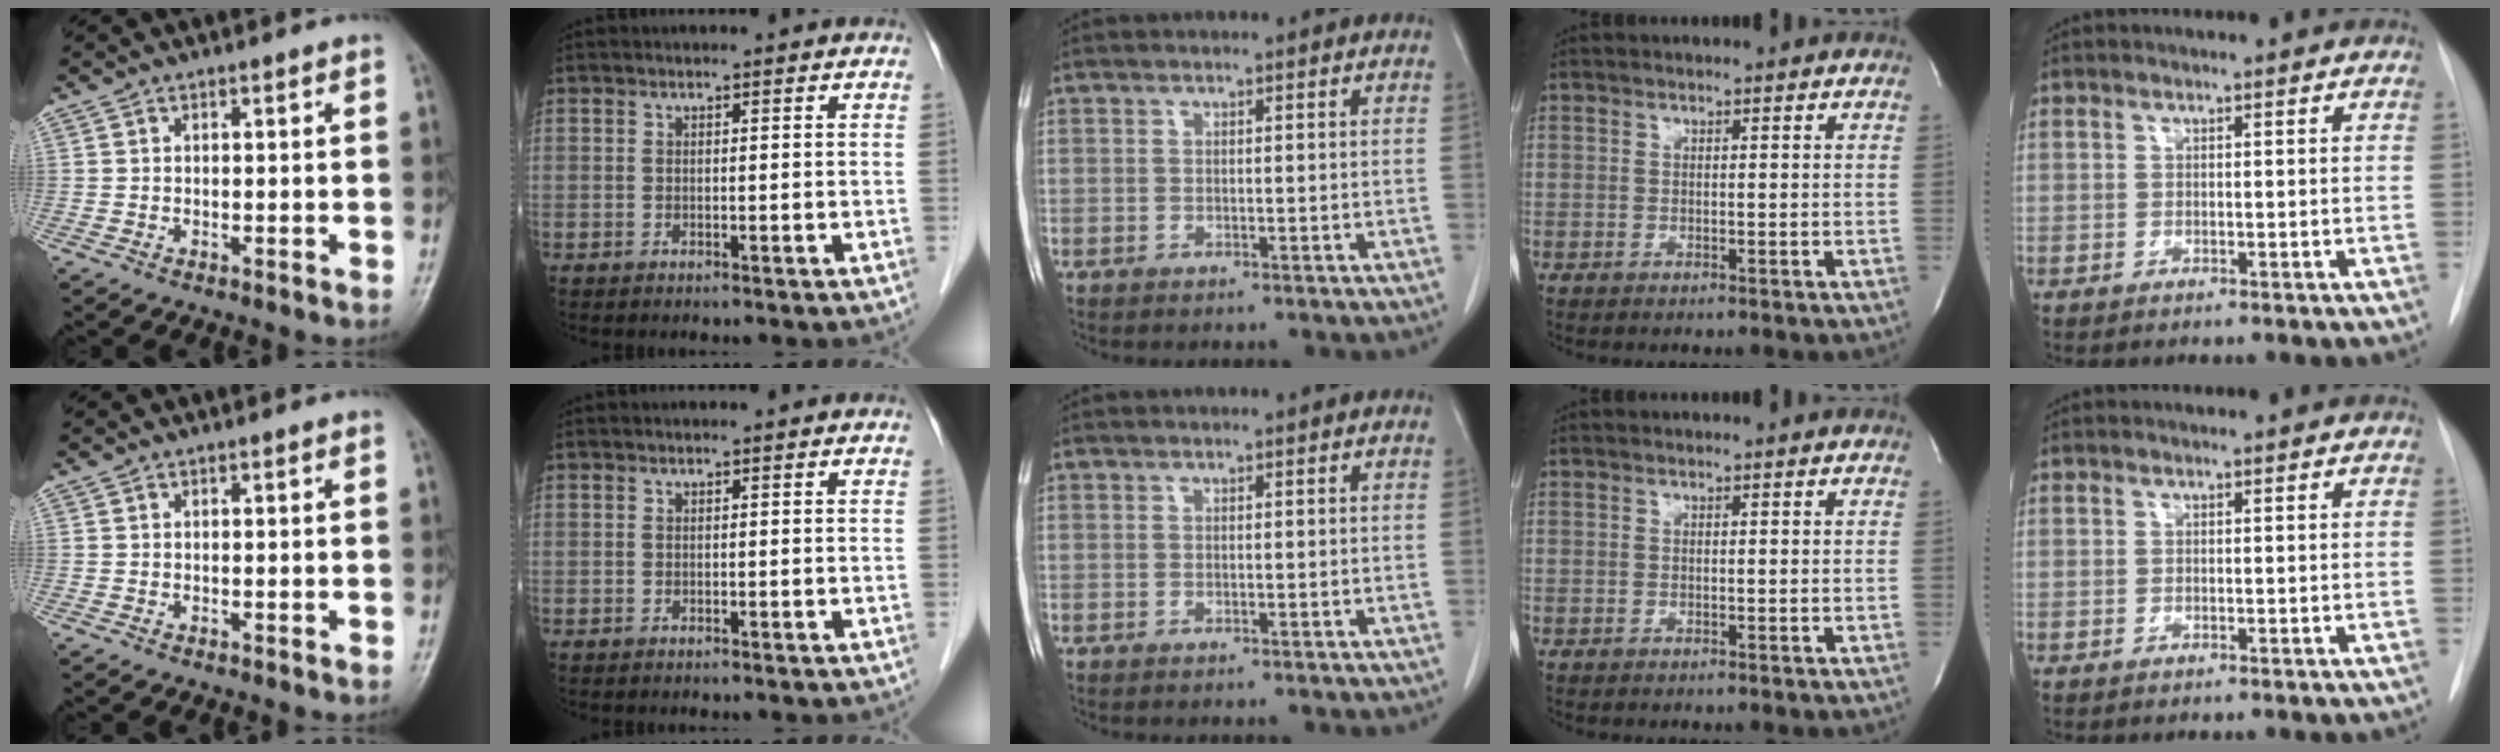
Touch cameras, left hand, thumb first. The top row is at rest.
{}